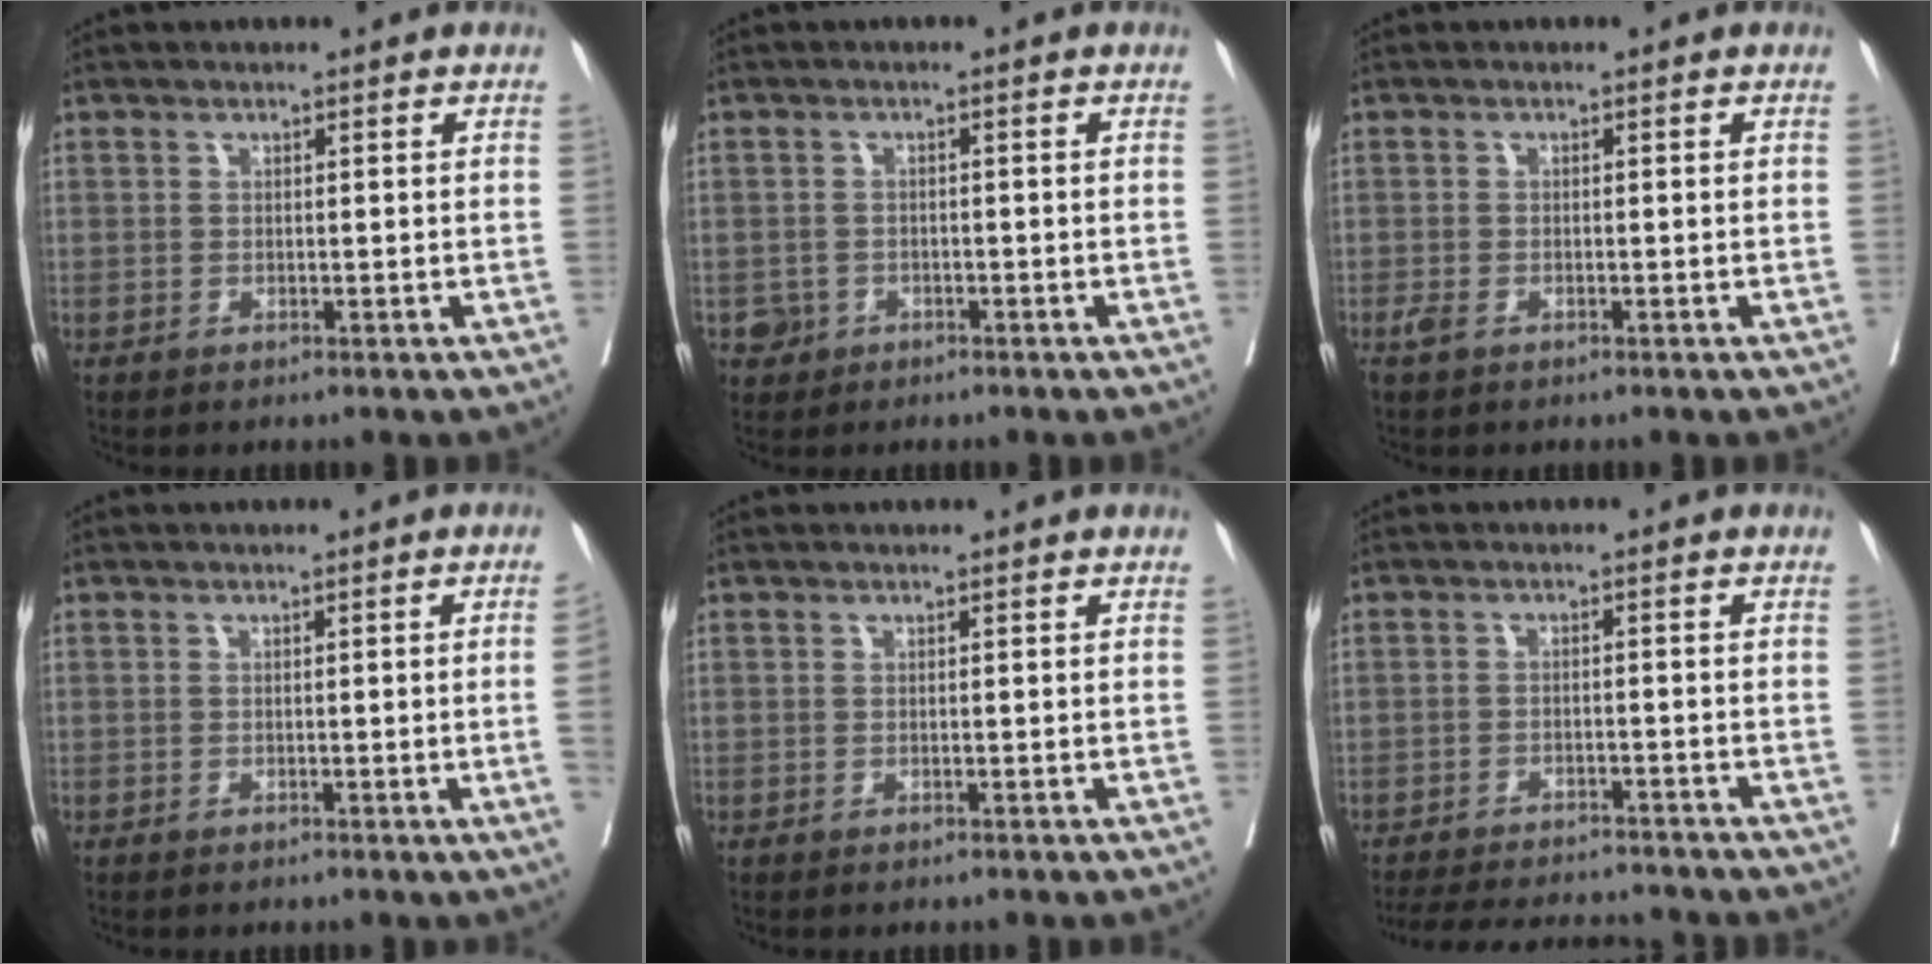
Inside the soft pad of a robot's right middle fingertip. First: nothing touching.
{"total": 2.5, "force": [-1.2, 2.2, 0.1], "torque": [0.001, 0.010, -0.018]}
{"total": 1.4, "force": [-0.8, 0.7, 0.9], "torque": [-0.022, -0.001, -0.013]}
{"total": 2.3, "force": [-0.3, -0.8, 2.1], "torque": [-0.025, -0.004, -0.001]}
{"total": 0.0}
{"total": 12.3, "force": [-11.5, 2.1, 3.8], "torque": [-0.068, -0.002, -0.158]}